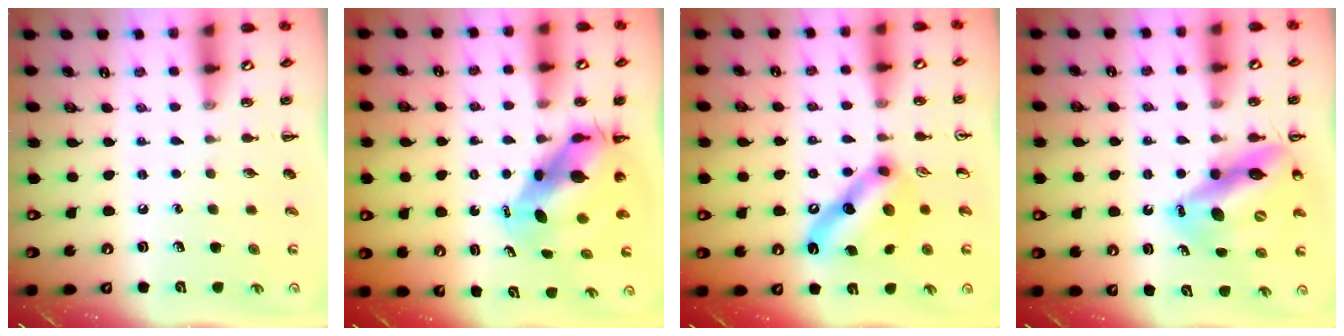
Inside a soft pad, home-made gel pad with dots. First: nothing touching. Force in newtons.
{"total": 7.9, "press": 7.6, "slide": 2.3}
{"total": 11.0, "press": 11.0, "slide": 0.0}
{"total": 15.7, "press": 14.9, "slide": 4.8}